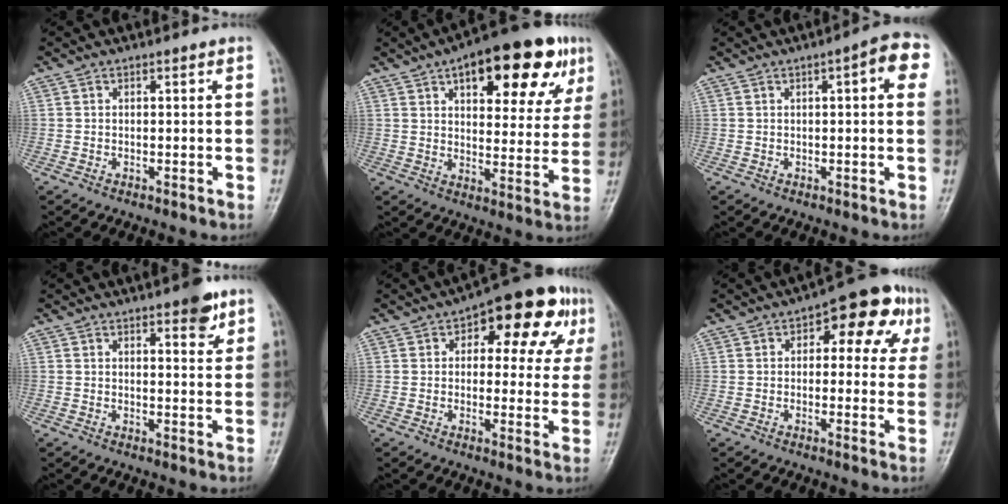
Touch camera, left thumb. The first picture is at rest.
{"total": 21.0, "force": [10.6, 9.2, 15.7], "torque": [-0.173, -0.012, 0.146]}
{"total": 7.0, "force": [2.0, 2.1, 6.3], "torque": [-0.067, 0.014, 0.016]}
{"total": 4.8, "force": [3.0, 1.8, 3.3], "torque": [-0.029, -0.015, 0.035]}
{"total": 14.5, "force": [5.7, 7.7, 10.9], "torque": [-0.081, 0.012, 0.064]}
{"total": 11.6, "force": [3.9, 6.4, 8.8], "torque": [-0.056, 0.021, 0.040]}